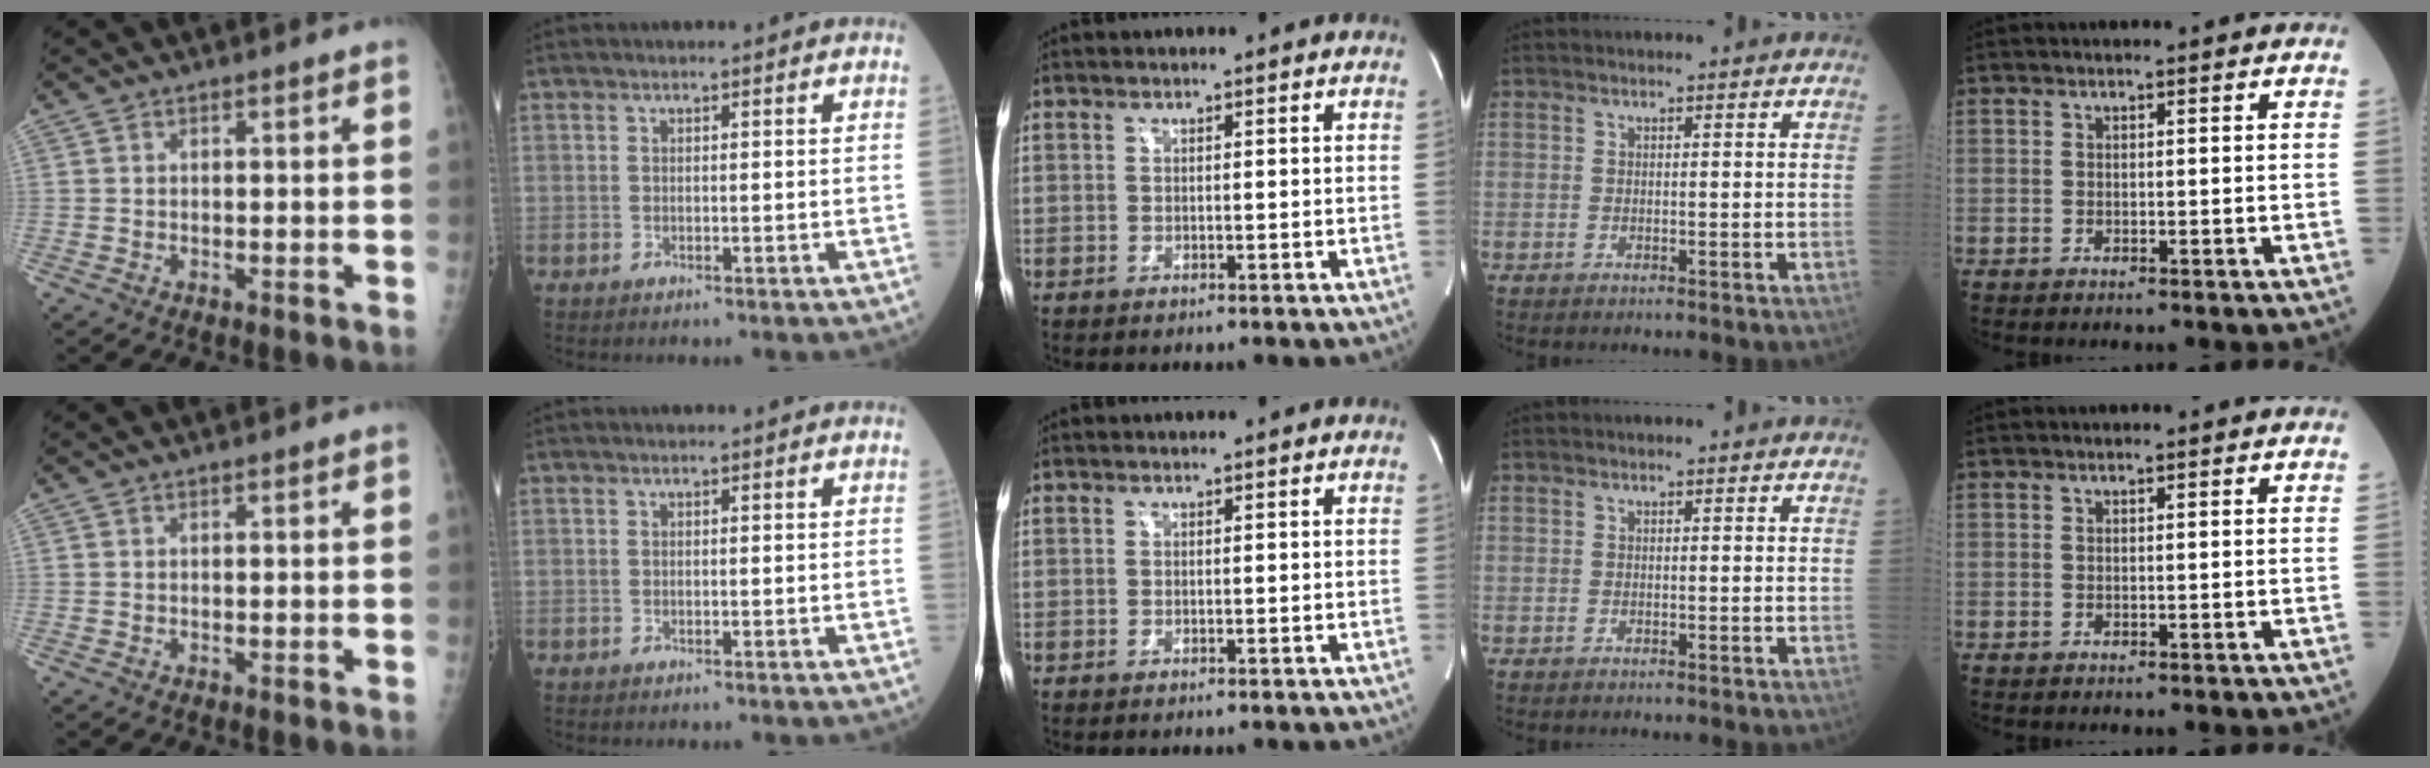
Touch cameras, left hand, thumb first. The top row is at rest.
{}